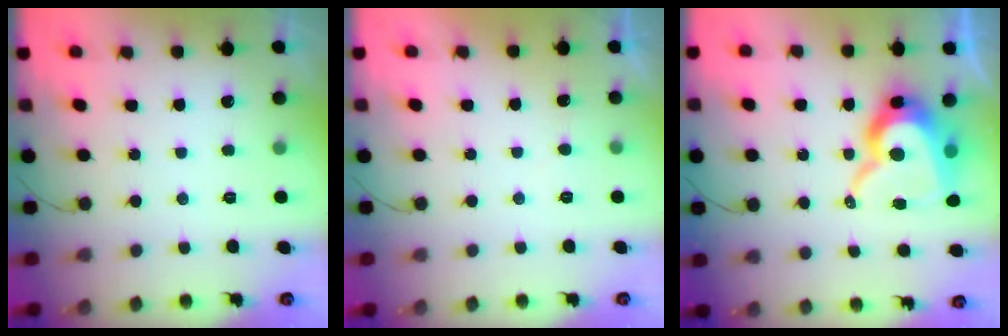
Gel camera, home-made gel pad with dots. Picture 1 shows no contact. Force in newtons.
{"total": 3.8, "press": 3.8, "slide": 0.3}
{"total": 15.7, "press": 15.7, "slide": 1.3}